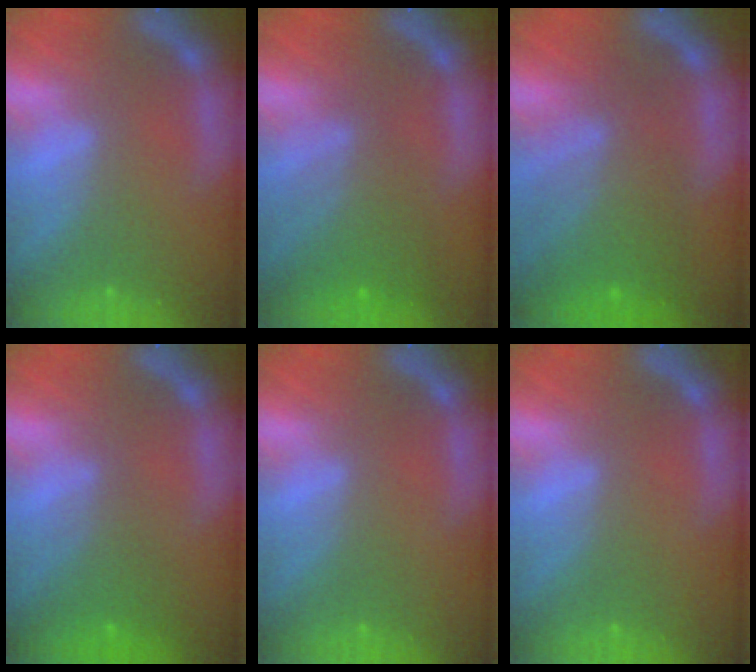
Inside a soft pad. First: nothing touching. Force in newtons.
{"total": 5.1}
{"total": 7.5}
{"total": 3.0}
{"total": 0.0}
{"total": 0.0}